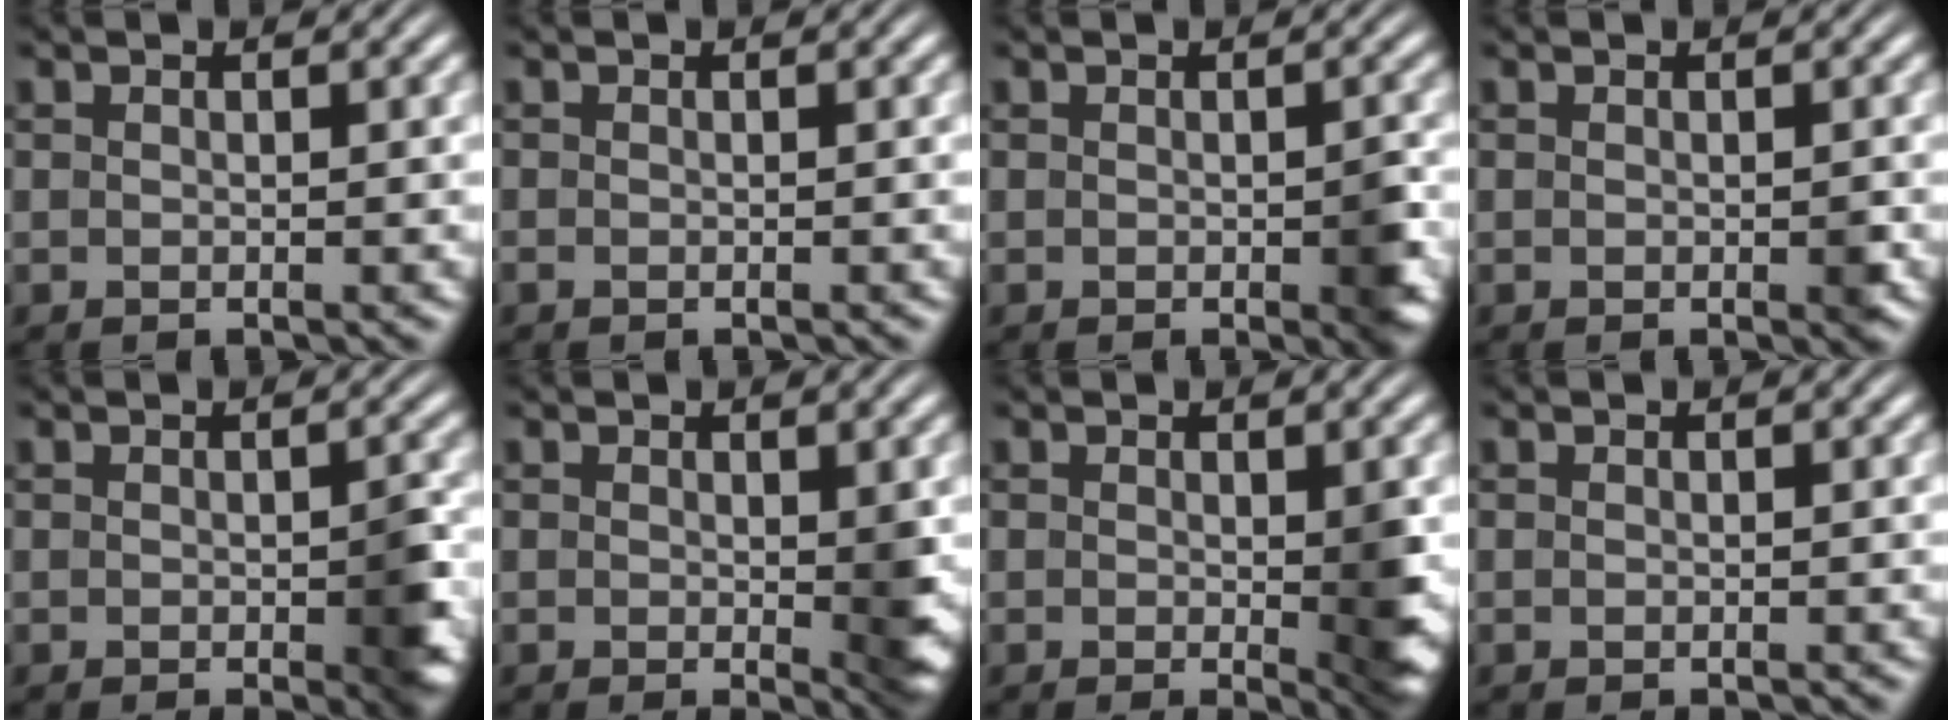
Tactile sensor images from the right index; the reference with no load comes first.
{"total": 0.5, "force": [-0.4, 0.3, 0.2], "torque": [-0.008, -0.005, -0.004]}
{"total": 2.1, "force": [-0.6, 0.9, 1.8], "torque": [-0.019, -0.005, -0.011]}
{"total": 0.6, "force": [-0.2, 0.2, 0.5], "torque": [-0.003, -0.001, -0.004]}
{"total": 2.9, "force": [-0.7, 1.3, 2.5], "torque": [-0.029, -0.007, -0.012]}
{"total": 2.2, "force": [0.0, 0.7, 2.1], "torque": [-0.022, -0.014, 0.004]}
{"total": 2.8, "force": [-0.2, 0.8, 2.7], "torque": [-0.031, -0.015, -0.001]}
{"total": 0.0}